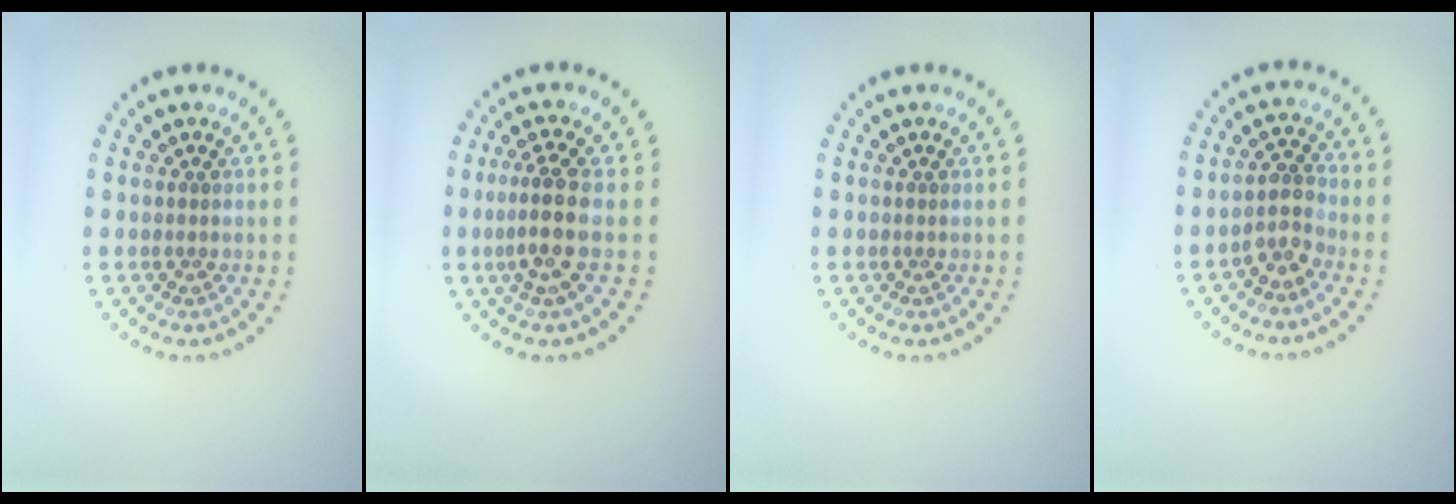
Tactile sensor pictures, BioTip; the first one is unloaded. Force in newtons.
{"total": 3.2, "press": 2.4, "slide": 2.0}
{"total": 0.0}
{"total": 2.2, "press": 1.9, "slide": 1.1}